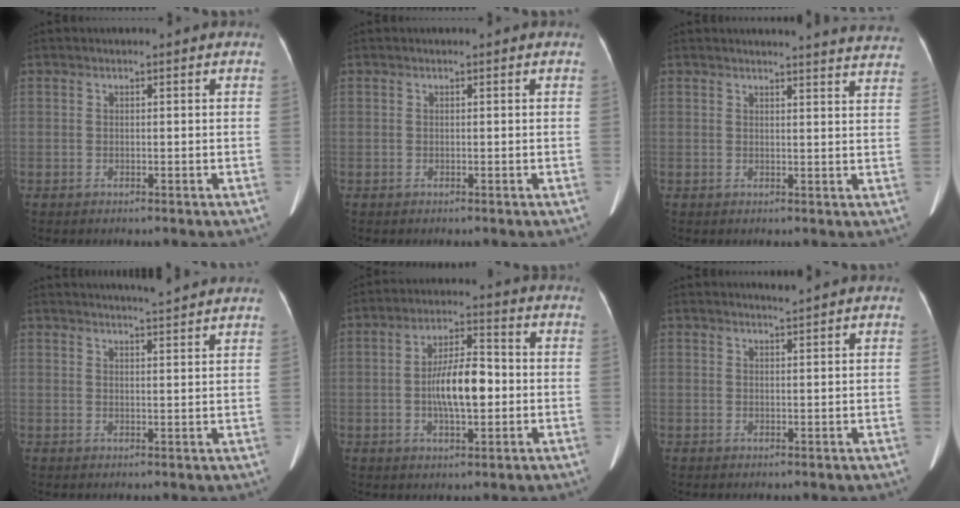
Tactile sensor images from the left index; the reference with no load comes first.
{"total": 0.0}
{"total": 13.0, "force": [12.7, 0.3, 2.5], "torque": [-0.012, -0.064, 0.113]}
{"total": 6.2, "force": [5.8, -0.6, 2.1], "torque": [-0.034, 0.008, 0.071]}
{"total": 8.9, "force": [-1.2, 2.9, 8.3], "torque": [-0.158, 0.010, -0.019]}
{"total": 1.2, "force": [1.0, -0.5, 0.1], "torque": [-0.012, -0.006, 0.023]}